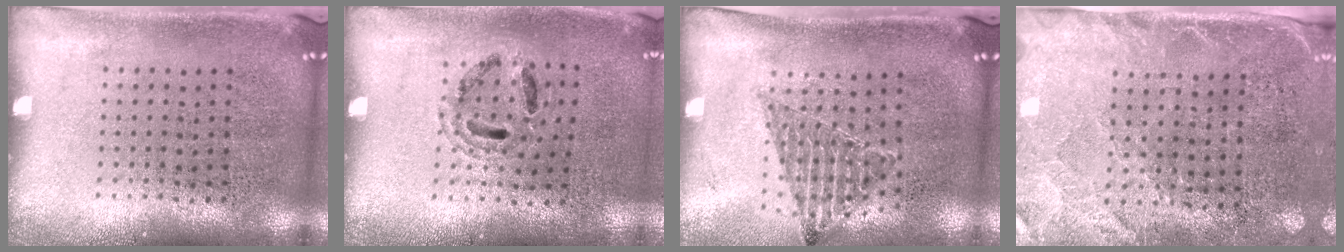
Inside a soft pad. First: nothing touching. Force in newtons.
{"total": 0.9, "press": 0.9, "slide": 0.2}
{"total": 1.0, "press": 0.9, "slide": 0.4}
{"total": 2.8, "press": 2.4, "slide": 1.3}